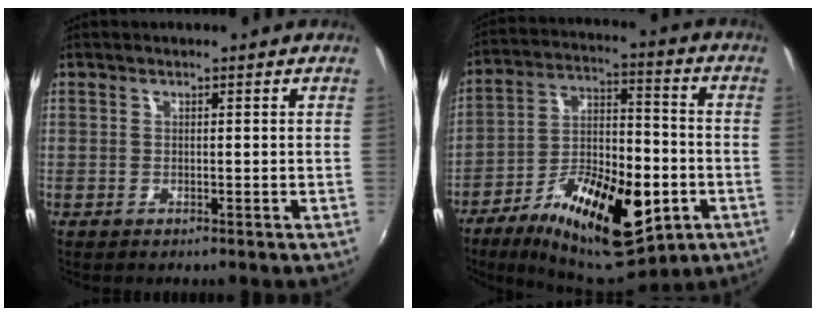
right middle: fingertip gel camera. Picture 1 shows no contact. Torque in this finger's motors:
{"motor_torque": [1.13, -0.99, 0.45, 0.11]}